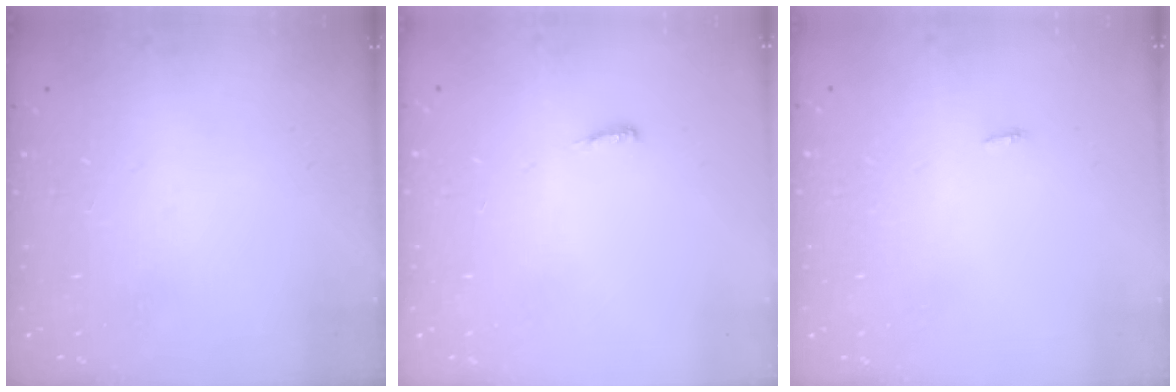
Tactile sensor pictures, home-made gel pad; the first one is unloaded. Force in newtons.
{"total": 4.3, "press": 4.1, "slide": 1.3}
{"total": 2.8, "press": 1.8, "slide": 2.2}